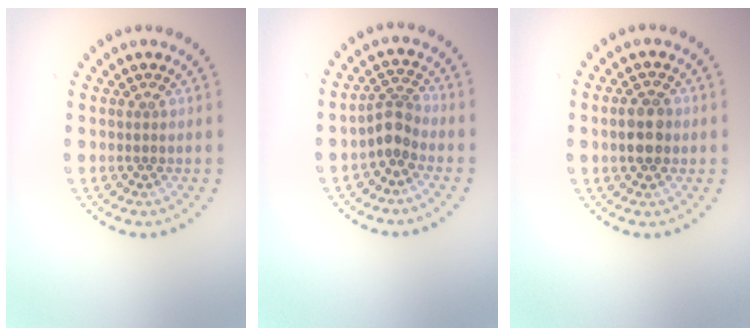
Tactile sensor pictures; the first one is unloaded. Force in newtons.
{"total": 2.5, "press": 1.9, "slide": 1.6}
{"total": 3.0, "press": 3.0, "slide": 0.2}